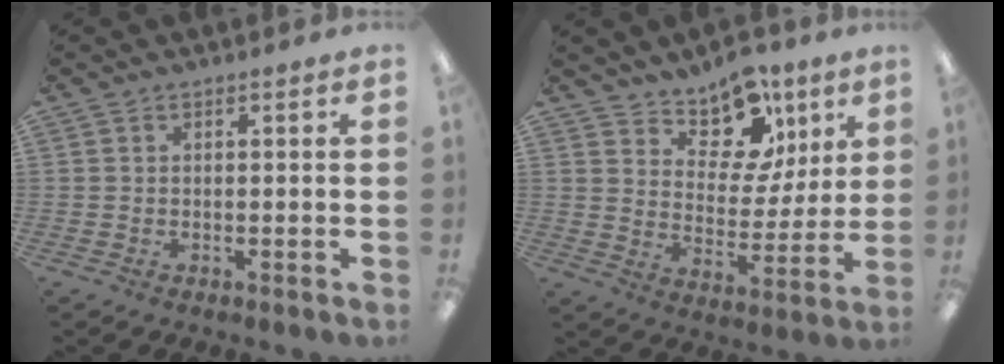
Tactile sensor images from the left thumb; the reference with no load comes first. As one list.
[{"total": 12.9, "force": [9.3, 7.4, 5.0], "torque": [-0.074, -0.065, 0.171]}]